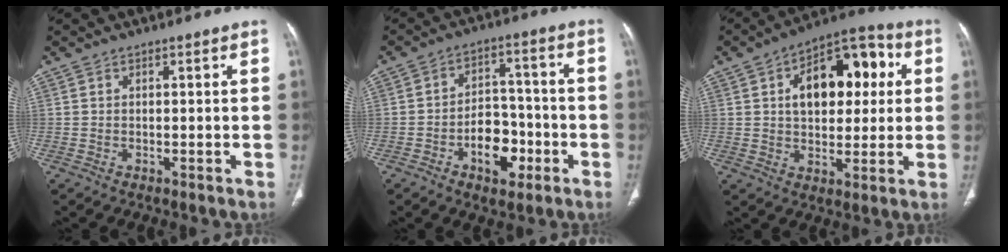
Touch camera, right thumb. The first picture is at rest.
{"total": 9.7, "force": [-4.1, 6.1, 6.3], "torque": [-0.065, 0.039, -0.063]}
{"total": 17.2, "force": [3.9, 10.1, 13.4], "torque": [-0.154, 0.022, 0.054]}